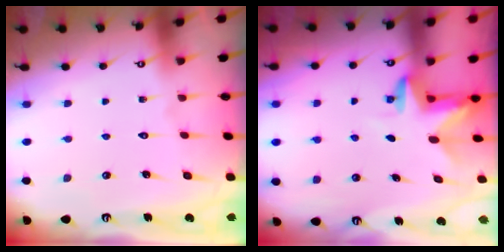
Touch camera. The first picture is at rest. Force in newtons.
{"total": 3.2, "press": 3.2, "slide": 0.1}